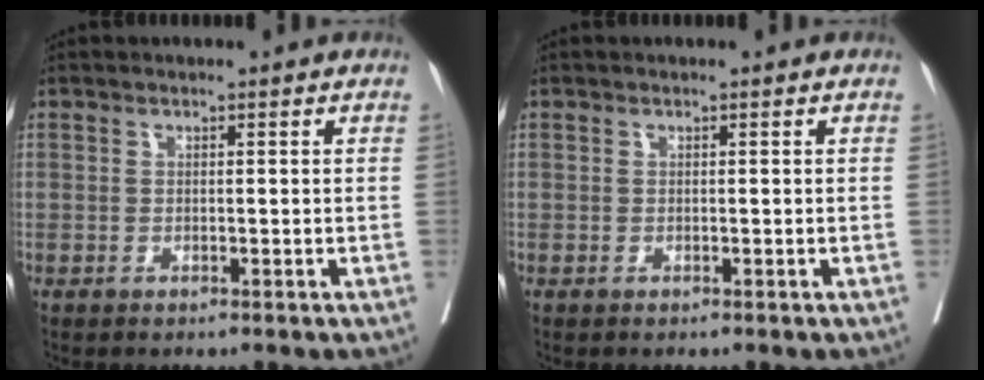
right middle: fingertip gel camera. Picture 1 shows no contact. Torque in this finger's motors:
{"motor_torque": [0.02, -0.58, 0.01, 0.00]}